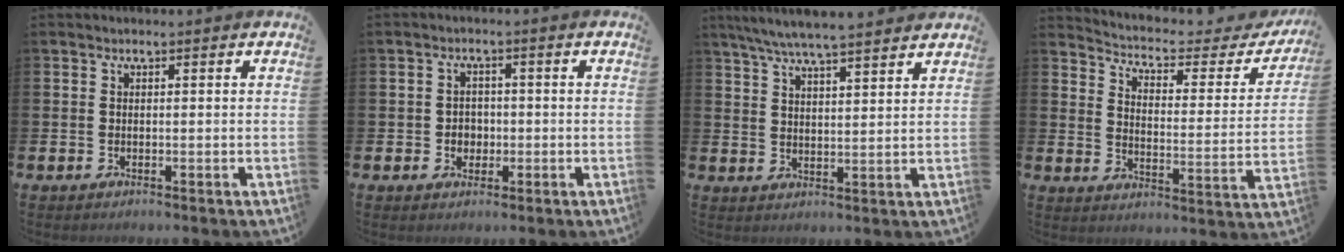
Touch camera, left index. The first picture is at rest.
{"total": 2.3, "force": [-0.3, 2.1, 0.8], "torque": [-0.008, 0.002, -0.012]}
{"total": 6.7, "force": [6.3, 0.1, 2.1], "torque": [-0.060, -0.028, 0.113]}
{"total": 4.4, "force": [3.7, 1.6, 1.8], "torque": [-0.059, -0.028, 0.053]}